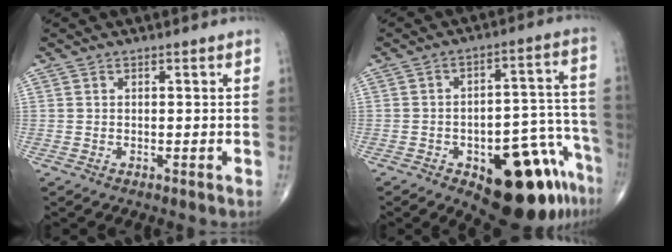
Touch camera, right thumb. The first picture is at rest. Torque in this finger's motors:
{"motor_torque": [3.06, 1.94, 1.24, -1.42, 0.10]}